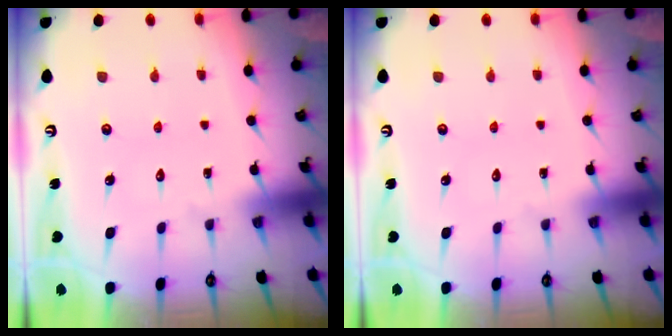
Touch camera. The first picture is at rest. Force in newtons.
{"total": 0.0}